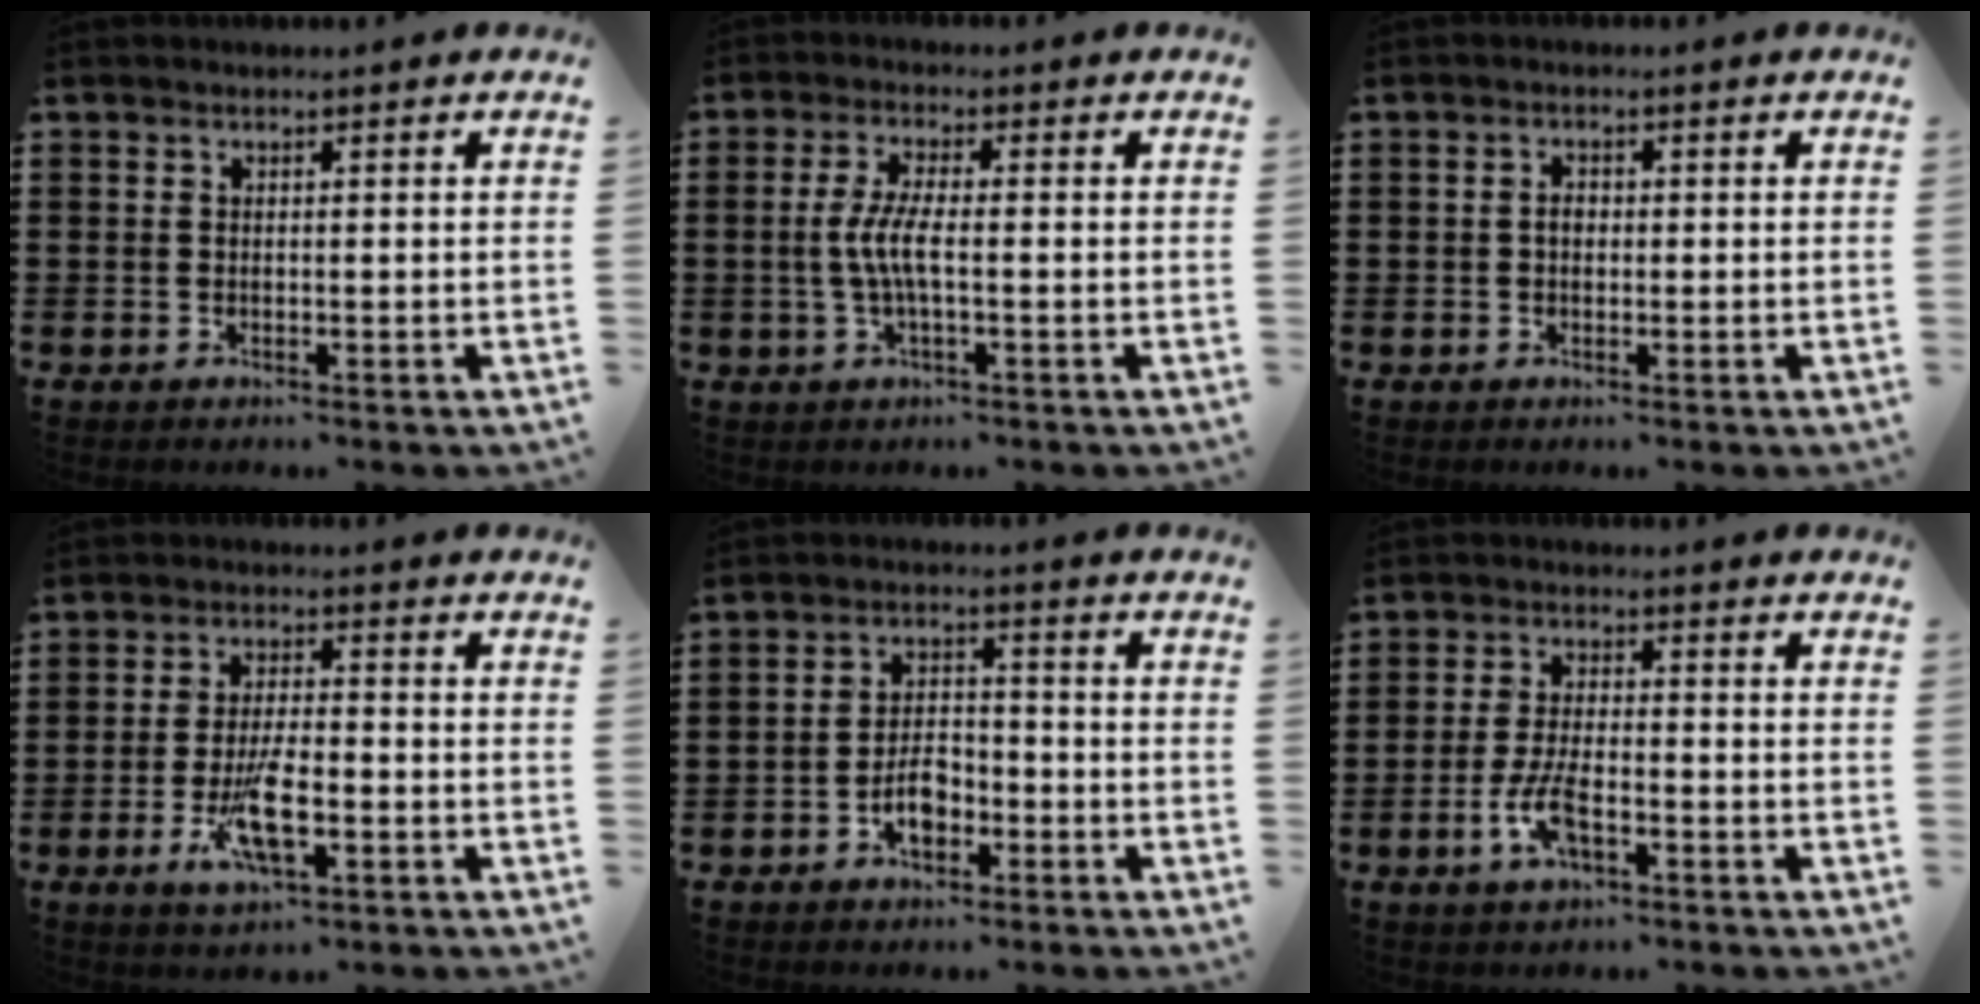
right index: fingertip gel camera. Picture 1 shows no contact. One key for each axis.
{"total": 4.6, "fx": -0.8, "fy": 0.5, "fz": 4.5, "tx": -0.108, "ty": -0.009, "tz": -0.025}
{"total": 1.3, "fx": -0.1, "fy": 0.6, "fz": 1.2, "tx": -0.021, "ty": 0.004, "tz": -0.002}
{"total": 7.8, "fx": -2.8, "fy": 2.4, "fz": 6.8, "tx": -0.142, "ty": -0.014, "tz": -0.050}
{"total": 4.8, "fx": -2.3, "fy": 2.6, "fz": 3.3, "tx": -0.062, "ty": 0.005, "tz": -0.043}
{"total": 5.6, "fx": -2.2, "fy": 2.2, "fz": 4.6, "tx": -0.102, "ty": -0.002, "tz": -0.045}